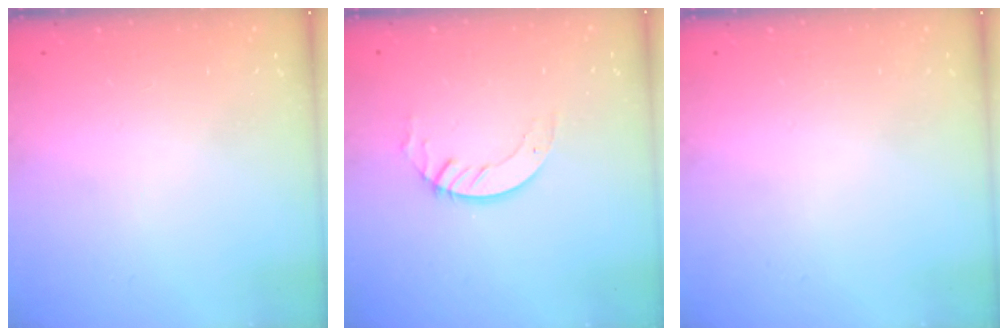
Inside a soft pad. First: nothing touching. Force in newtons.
{"total": 2.8, "press": 2.8, "slide": 0.2}
{"total": 0.0}